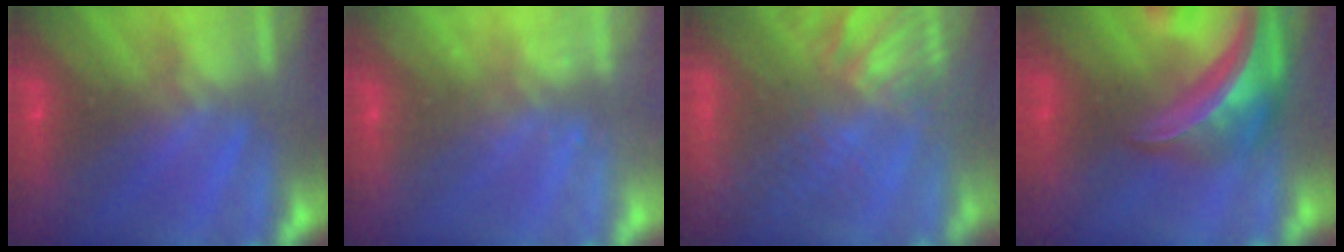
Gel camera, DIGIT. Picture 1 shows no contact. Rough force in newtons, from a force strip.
{"total": 2.1}
{"total": 7.4}
{"total": 9.6}